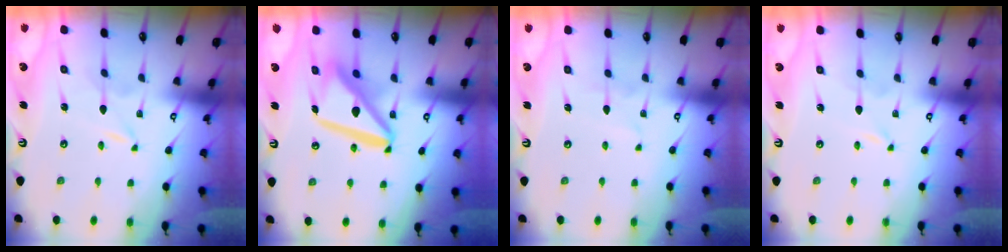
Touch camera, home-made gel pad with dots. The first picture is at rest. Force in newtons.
{"total": 14.9, "press": 14.8, "slide": 1.6}
{"total": 3.2, "press": 3.2, "slide": 0.4}
{"total": 0.0}